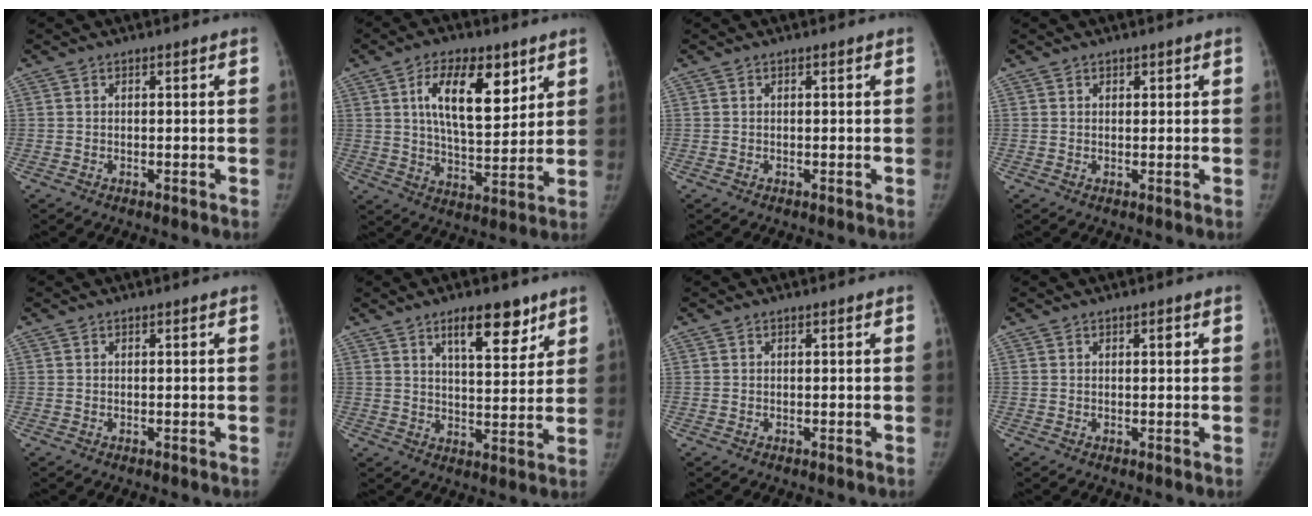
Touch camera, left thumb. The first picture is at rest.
{"total": 14.1, "force": [5.9, 6.6, 10.9], "torque": [-0.148, -0.028, 0.105]}
{"total": 0.0}
{"total": 0.8, "force": [0.5, 0.6, 0.2], "torque": [0.008, -0.002, 0.005]}
{"total": 0.0}
{"total": 9.7, "force": [6.2, 3.6, 6.5], "torque": [-0.073, -0.040, 0.100]}
{"total": 0.0}
{"total": 0.8, "force": [0.3, 0.3, 0.7], "torque": [-0.008, 0.001, 0.004]}